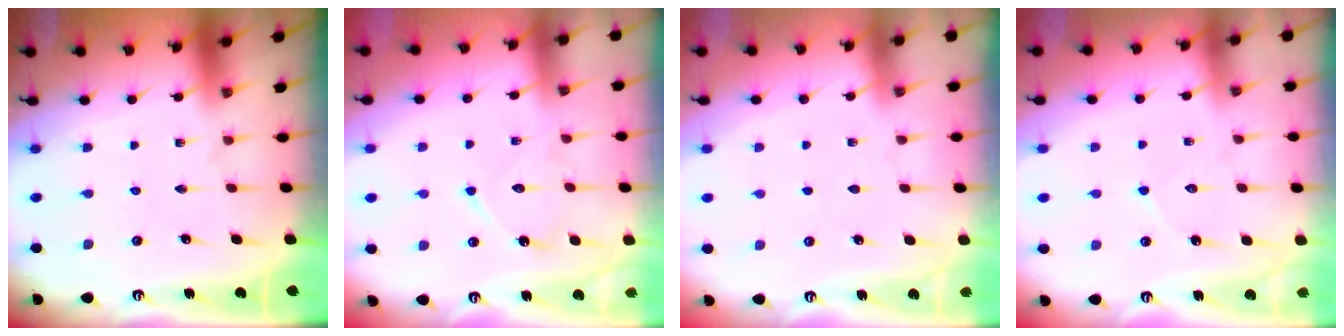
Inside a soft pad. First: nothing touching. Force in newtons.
{"total": 10.2, "press": 10.2, "slide": 0.6}
{"total": 2.9, "press": 2.8, "slide": 0.4}
{"total": 5.7, "press": 5.7, "slide": 0.1}